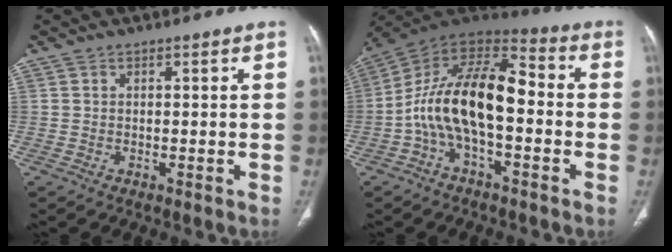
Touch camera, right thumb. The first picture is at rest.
{"total": 17.6, "force": [-2.7, 8.5, 15.1], "torque": [-0.261, 0.057, -0.056]}